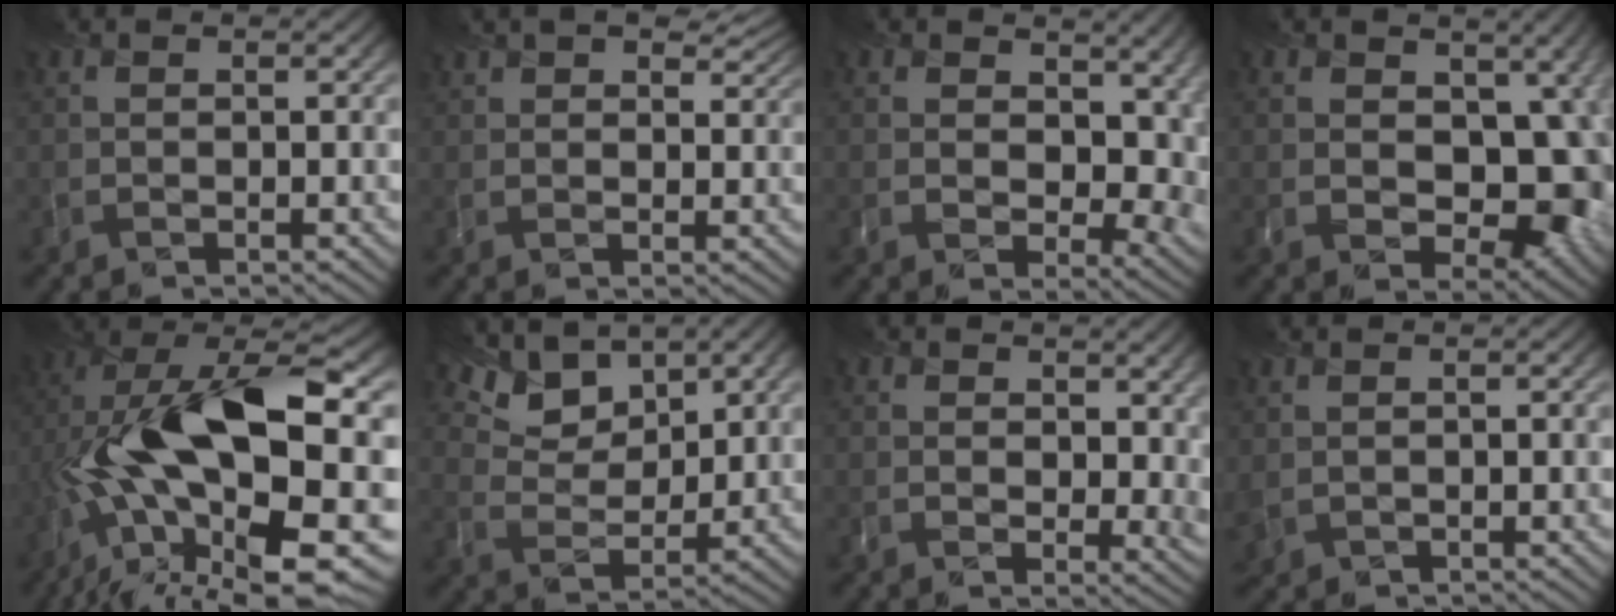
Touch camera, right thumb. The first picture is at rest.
{"total": 5.4, "force": [3.8, 2.4, 3.0], "torque": [-0.043, -0.004, 0.060]}
{"total": 9.2, "force": [1.2, 6.2, 6.7], "torque": [-0.117, -0.027, 0.040]}
{"total": 11.6, "force": [0.3, 8.1, 8.3], "torque": [-0.129, -0.035, 0.023]}
{"total": 20.8, "force": [-1.8, 8.2, 19.1], "torque": [-0.344, 0.002, -0.031]}
{"total": 7.6, "force": [5.6, 3.9, 3.3], "torque": [-0.078, -0.004, 0.110]}
{"total": 7.6, "force": [1.7, 5.4, 5.1], "torque": [-0.061, -0.014, 0.047]}
{"total": 1.1, "force": [0.3, 0.6, 0.9], "torque": [-0.030, -0.005, 0.011]}